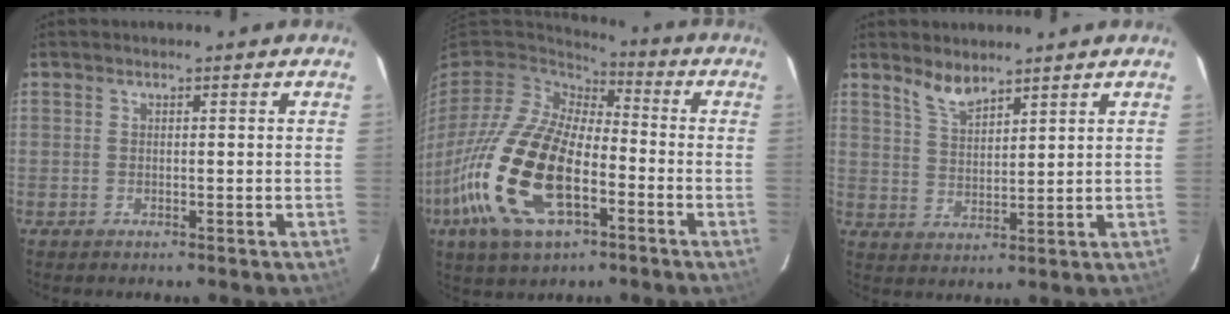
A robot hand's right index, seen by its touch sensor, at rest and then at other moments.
{"total": 22.2, "force": [-7.7, 11.4, 17.4], "torque": [-0.385, -0.027, -0.147]}
{"total": 4.8, "force": [4.0, 1.3, 2.2], "torque": [-0.042, 0.001, 0.080]}